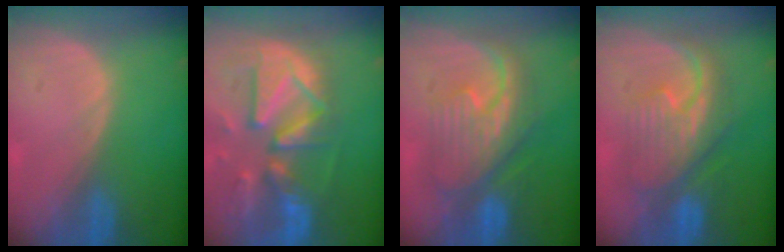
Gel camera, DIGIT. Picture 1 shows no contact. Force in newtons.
{"total": 13.1, "press": 11.4, "slide": 6.6}
{"total": 9.4, "press": 9.4, "slide": 0.6}
{"total": 9.0, "press": 8.9, "slide": 0.5}